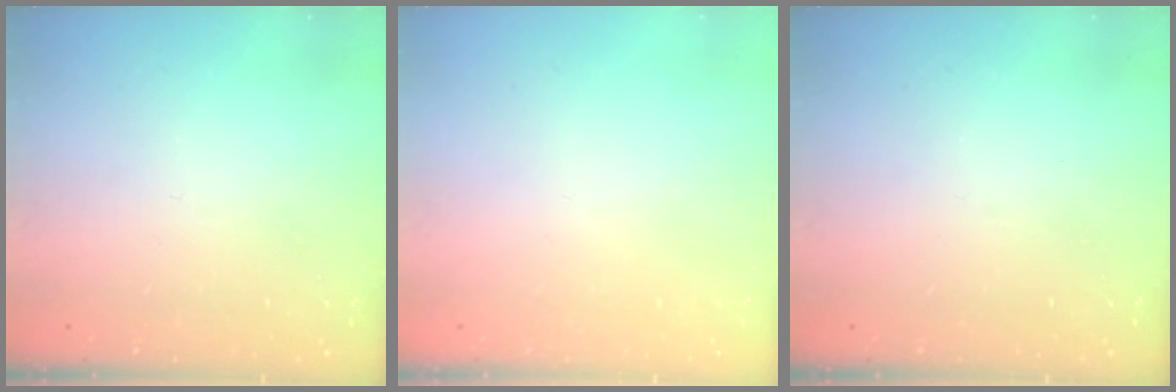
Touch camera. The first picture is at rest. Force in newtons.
{"total": 1.8, "press": 1.7, "slide": 0.1}
{"total": 0.0}